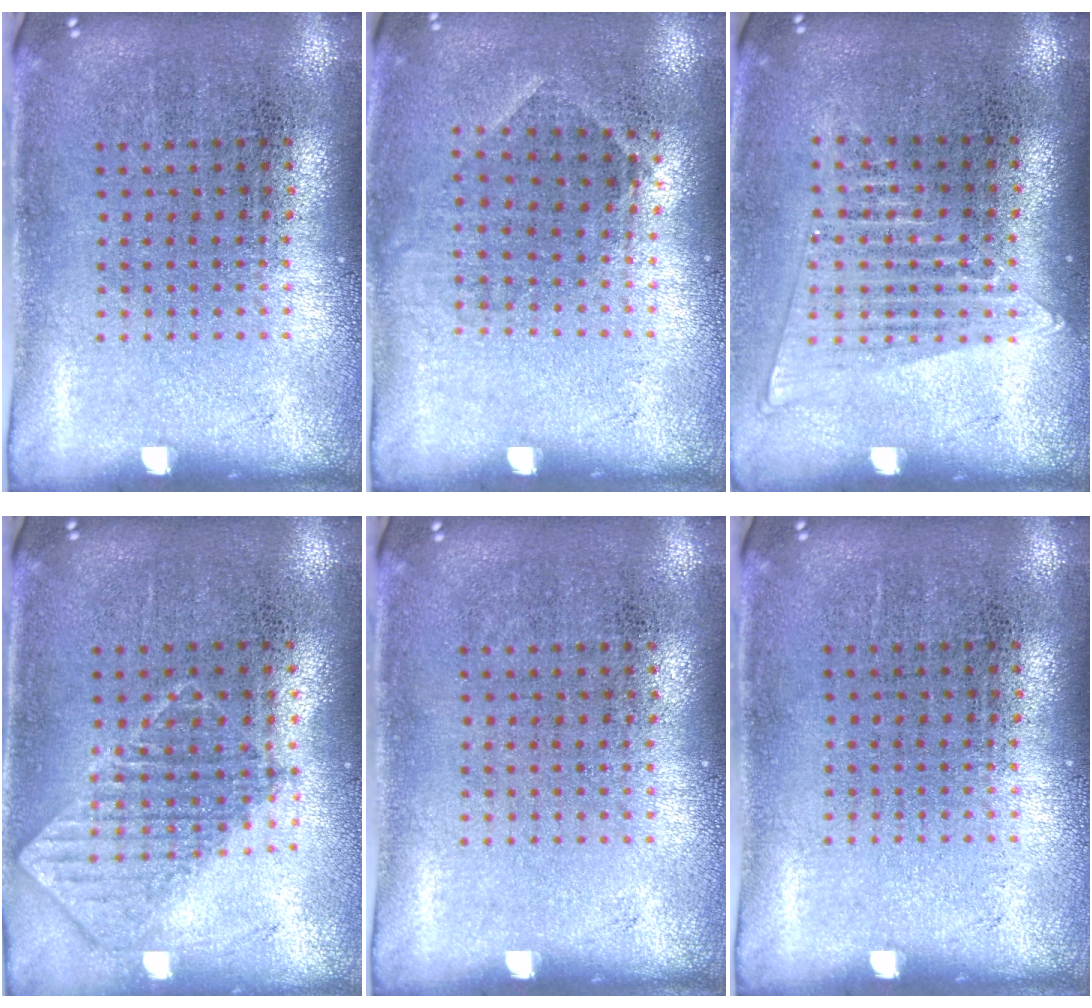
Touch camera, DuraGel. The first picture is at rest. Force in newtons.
{"total": 0.8, "press": 0.7, "slide": 0.5}
{"total": 1.3, "press": 1.2, "slide": 0.6}
{"total": 0.8, "press": 0.8, "slide": 0.0}
{"total": 0.0}
{"total": 0.0}